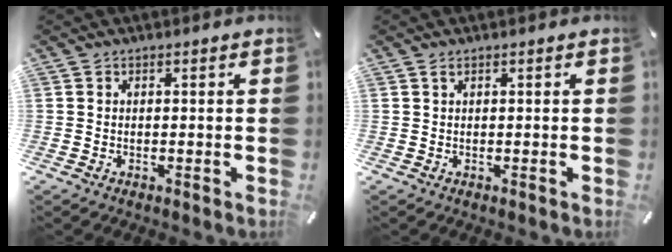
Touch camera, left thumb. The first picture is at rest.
{"total": 0.6, "force": [0.3, 0.2, 0.5], "torque": [-0.011, 0.001, 0.006]}